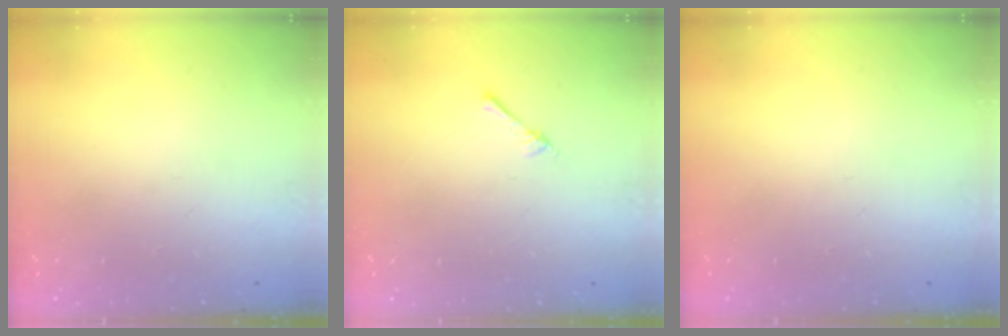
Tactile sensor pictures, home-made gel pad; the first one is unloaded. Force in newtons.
{"total": 2.4, "press": 2.4, "slide": 0.3}
{"total": 0.0}